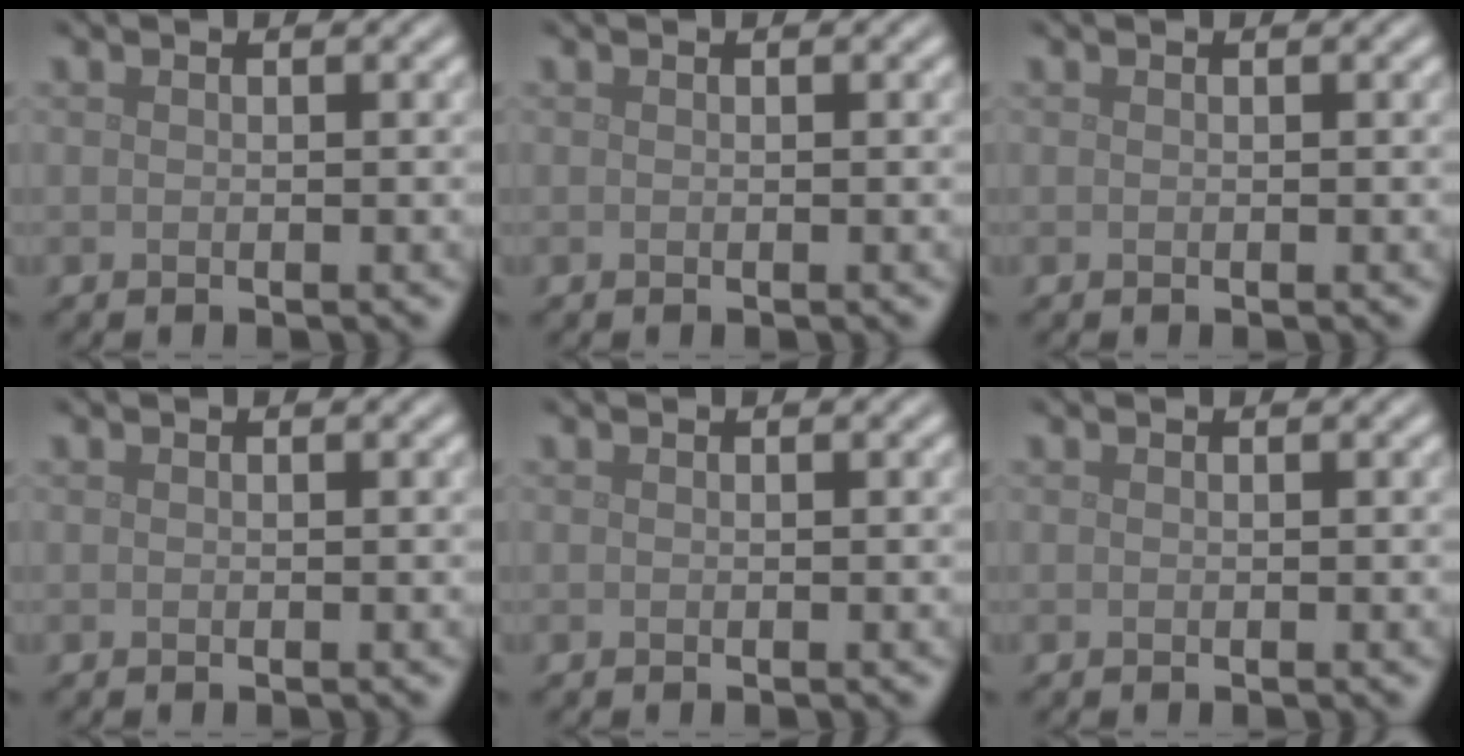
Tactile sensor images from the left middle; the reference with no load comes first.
{"total": 0.0}
{"total": 0.0}
{"total": 0.0}
{"total": 0.0}
{"total": 0.0}